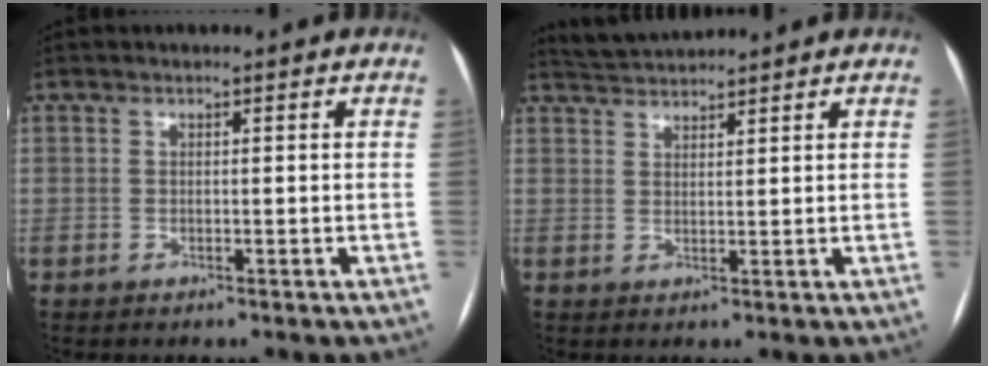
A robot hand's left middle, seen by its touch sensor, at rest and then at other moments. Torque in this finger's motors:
{"motor_torque": [-0.11, -0.17, -0.03, -0.01]}